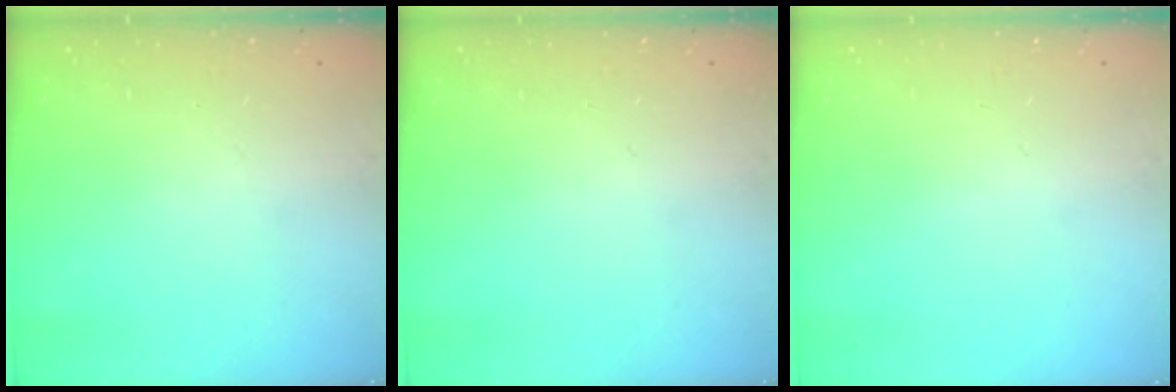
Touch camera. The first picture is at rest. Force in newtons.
{"total": 0.0}
{"total": 0.0}